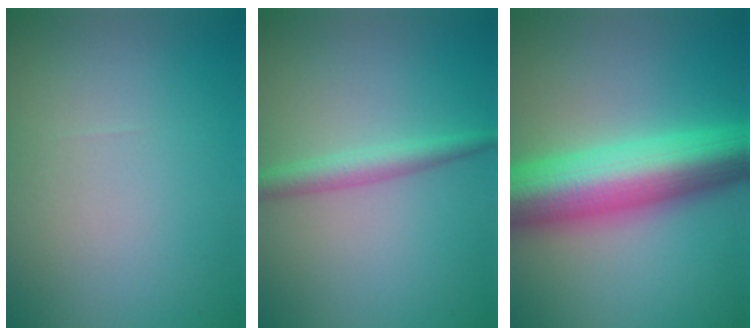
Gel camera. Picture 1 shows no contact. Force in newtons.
{"total": 2.2, "press": 2.2, "slide": 0.1}
{"total": 11.0, "press": 11.0, "slide": 0.3}